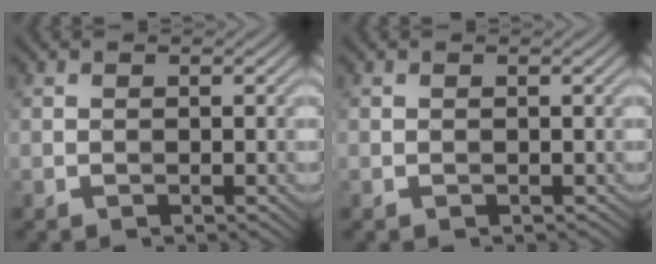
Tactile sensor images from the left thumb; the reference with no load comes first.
{"total": 0.0}